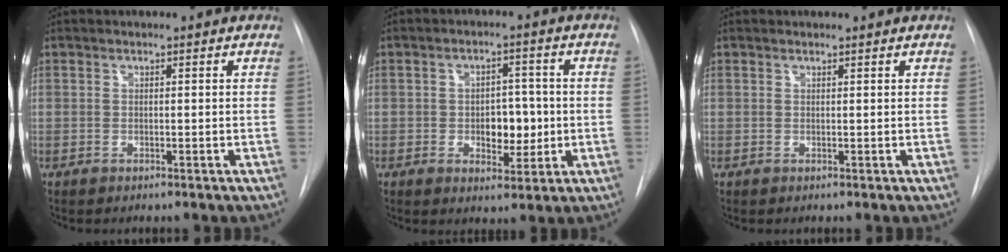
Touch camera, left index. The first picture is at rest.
{"total": 5.9, "force": [-0.9, 3.5, 4.7], "torque": [-0.057, 0.002, -0.007]}
{"total": 0.9, "force": [0.9, 0.0, 0.0], "torque": [-0.008, 0.004, 0.012]}